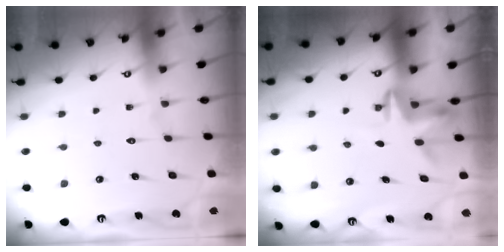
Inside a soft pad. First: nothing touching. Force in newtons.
{"total": 3.2, "press": 3.2, "slide": 0.3}